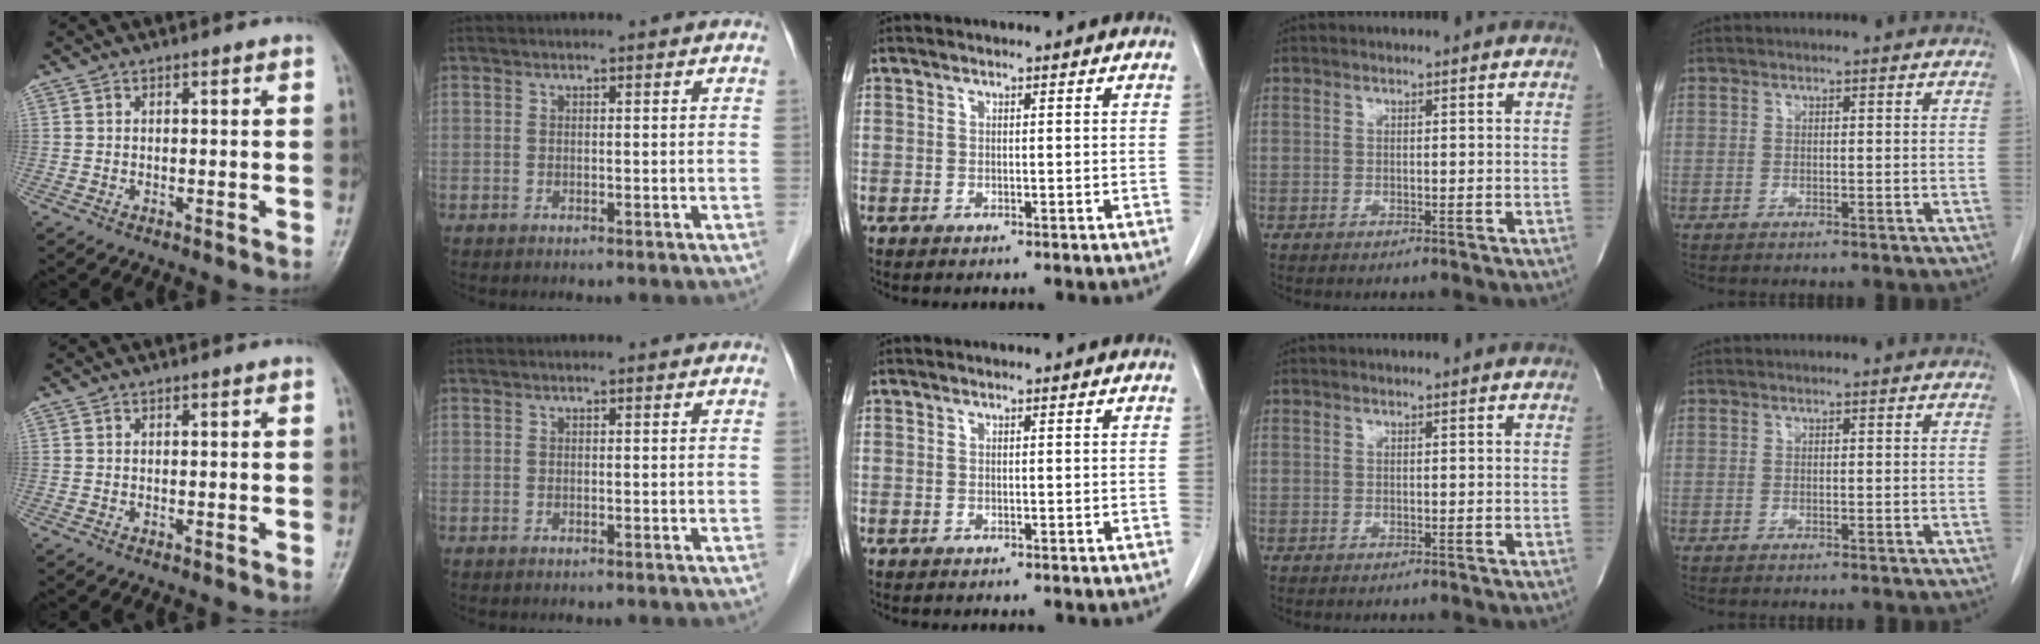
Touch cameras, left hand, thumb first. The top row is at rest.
{}